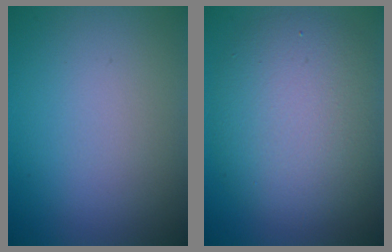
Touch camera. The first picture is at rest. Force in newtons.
{"total": 7.3, "press": 7.3, "slide": 0.5}